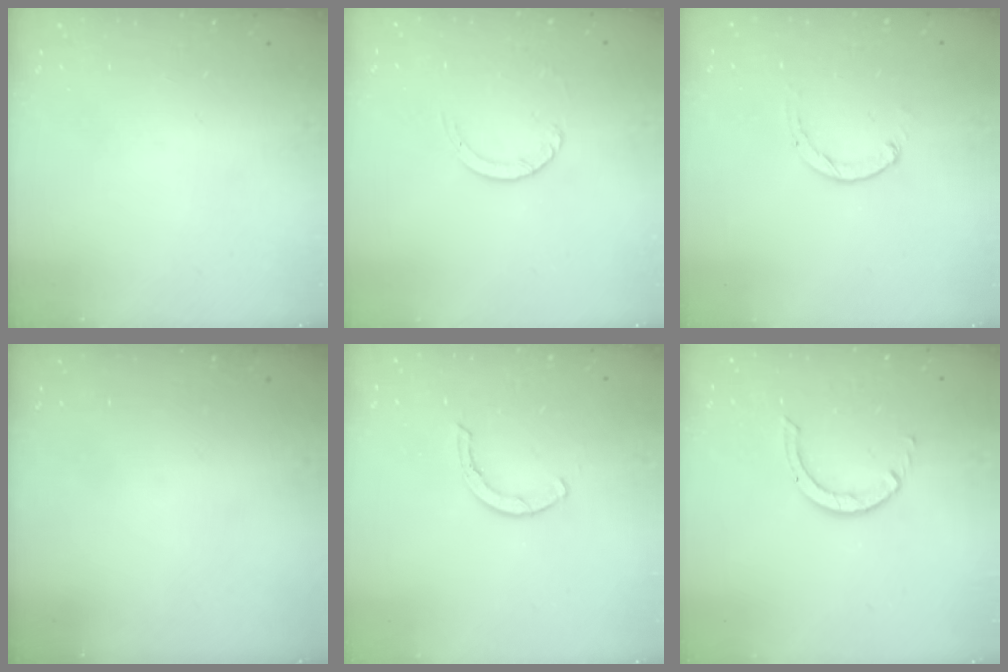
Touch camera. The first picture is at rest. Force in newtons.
{"total": 1.3, "press": 1.2, "slide": 0.2}
{"total": 1.2, "press": 1.2, "slide": 0.3}
{"total": 0.0}
{"total": 1.7, "press": 1.6, "slide": 0.3}
{"total": 2.9, "press": 2.9, "slide": 0.2}